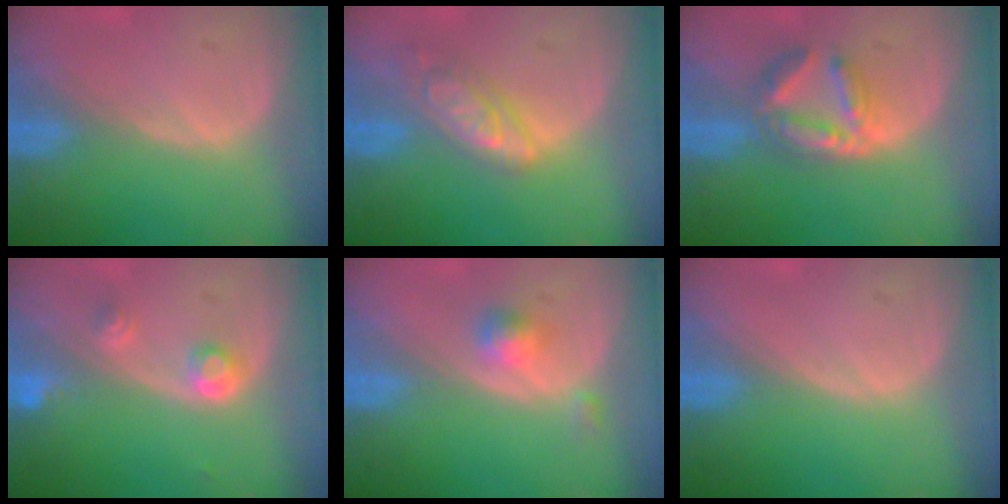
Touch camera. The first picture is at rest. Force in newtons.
{"total": 6.2, "press": 5.5, "slide": 2.8}
{"total": 6.0, "press": 5.7, "slide": 1.7}
{"total": 2.9, "press": 2.9, "slide": 0.5}
{"total": 2.6, "press": 2.4, "slide": 1.1}
{"total": 0.0}